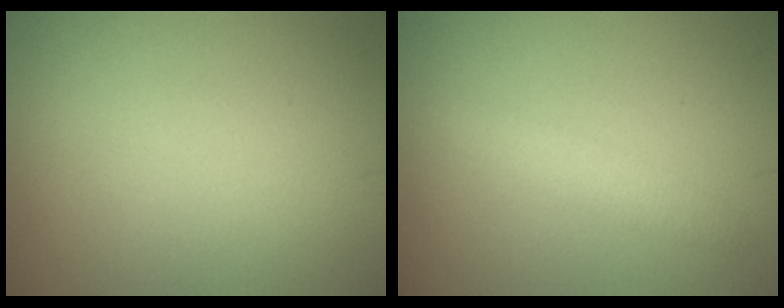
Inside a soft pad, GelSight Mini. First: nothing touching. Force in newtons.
{"total": 1.8, "press": 1.8, "slide": 0.0}